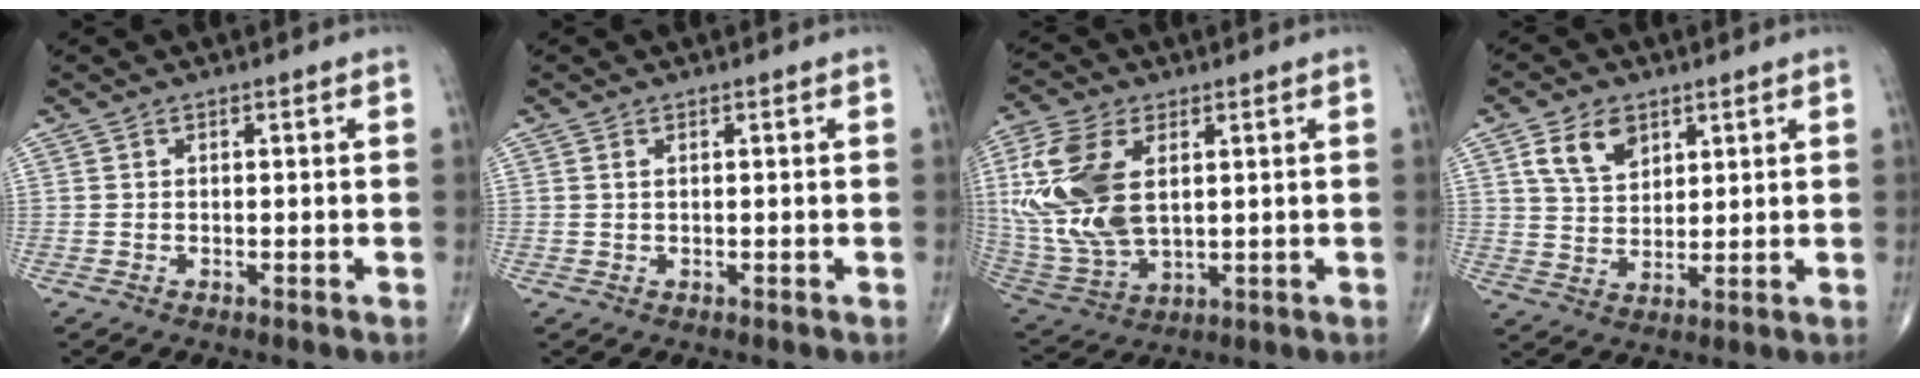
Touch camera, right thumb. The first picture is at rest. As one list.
[{"total": 0.7, "force": [0.3, 0.3, 0.6], "torque": [-0.015, 0.005, 0.008]}, {"total": 17.8, "force": [3.5, 10.2, 14.2], "torque": [-0.314, -0.015, 0.075]}, {"total": 7.8, "force": [3.9, 5.0, 4.5], "torque": [-0.061, -0.018, 0.074]}]